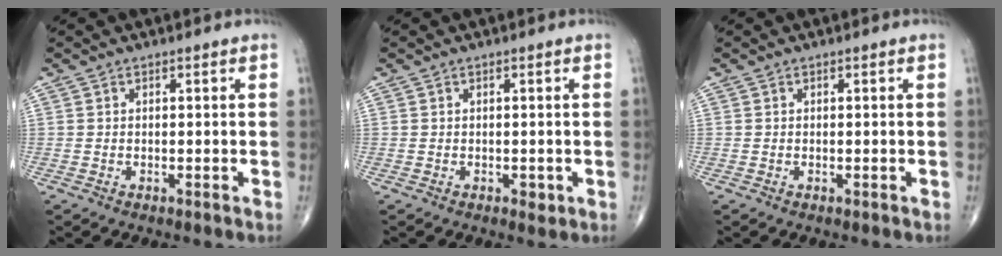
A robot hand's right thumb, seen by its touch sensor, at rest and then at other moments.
{"total": 1.3, "force": [-0.4, 0.8, 1.0], "torque": [-0.005, -0.001, -0.005]}
{"total": 0.0}